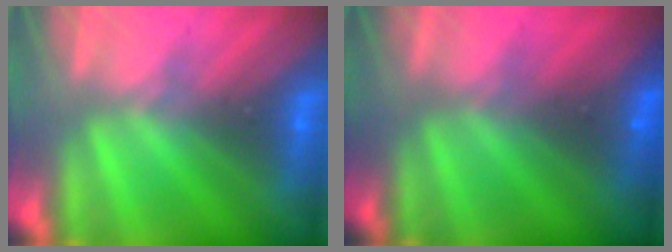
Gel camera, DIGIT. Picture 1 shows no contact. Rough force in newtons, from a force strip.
{"total": 1.5}